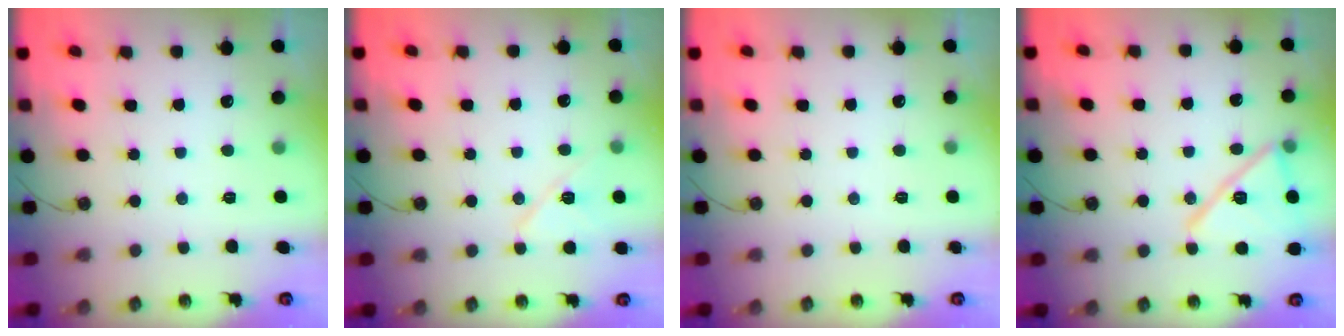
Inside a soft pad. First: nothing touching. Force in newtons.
{"total": 9.0, "press": 8.9, "slide": 1.5}
{"total": 0.0}
{"total": 16.4, "press": 15.1, "slide": 6.2}